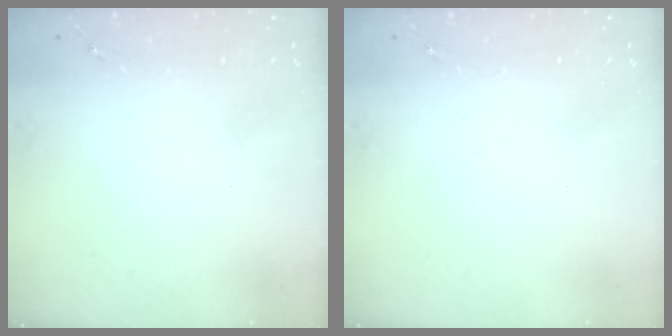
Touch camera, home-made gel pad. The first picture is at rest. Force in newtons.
{"total": 0.0}